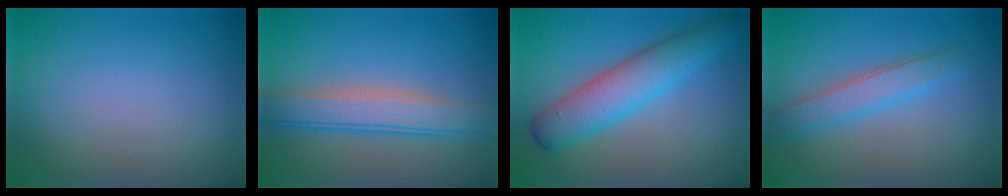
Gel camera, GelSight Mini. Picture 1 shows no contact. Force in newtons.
{"total": 3.6, "press": 3.6, "slide": 0.1}
{"total": 5.6, "press": 5.6, "slide": 0.3}
{"total": 2.9, "press": 2.9, "slide": 0.1}